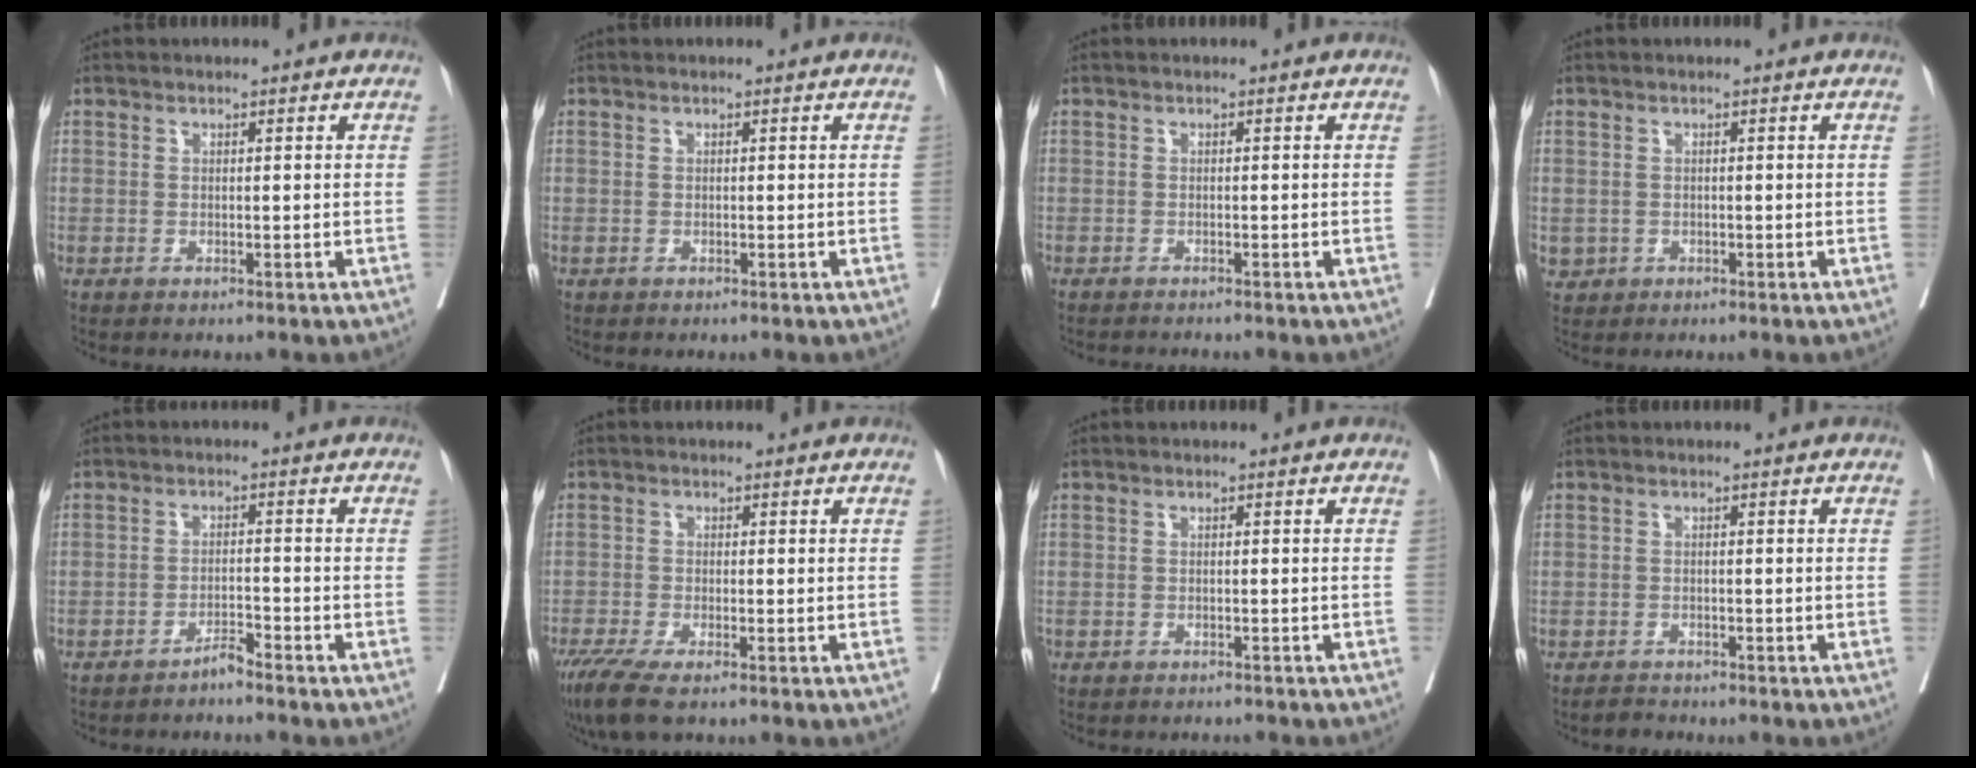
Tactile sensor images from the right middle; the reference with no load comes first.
{"total": 0.0}
{"total": 1.7, "force": [-1.7, -0.1, 0.3], "torque": [-0.006, -0.005, -0.024]}
{"total": 1.5, "force": [-0.3, 1.5, 0.2], "torque": [-0.001, 0.004, 0.003]}
{"total": 2.1, "force": [-2.0, -0.2, 0.7], "torque": [-0.009, -0.002, -0.036]}
{"total": 5.8, "force": [-4.1, 1.0, 4.0], "torque": [-0.075, -0.017, -0.072]}
{"total": 3.2, "force": [-3.1, 0.9, 0.5], "torque": [-0.003, -0.003, -0.042]}
{"total": 1.4, "force": [-1.4, 0.4, -0.2], "torque": [-0.004, -0.005, -0.023]}